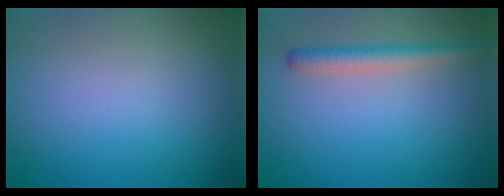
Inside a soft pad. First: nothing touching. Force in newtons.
{"total": 2.3, "press": 2.3, "slide": 0.2}